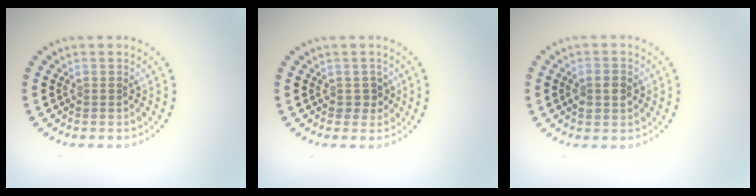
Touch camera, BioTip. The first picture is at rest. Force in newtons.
{"total": 1.1, "press": 1.0, "slide": 0.6}
{"total": 1.9, "press": 1.9, "slide": 0.2}